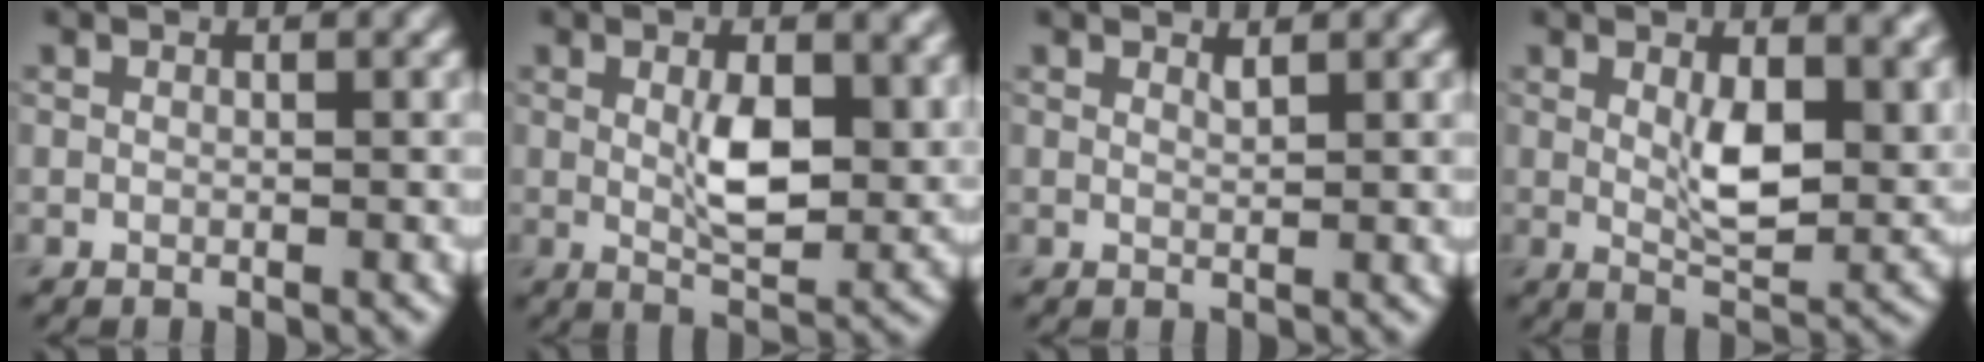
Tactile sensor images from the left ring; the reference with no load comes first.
{"total": 6.0, "force": [0.9, 2.5, 5.4], "torque": [-0.092, -0.005, 0.019]}
{"total": 0.8, "force": [0.7, 0.1, 0.4], "torque": [-0.004, -0.002, 0.013]}
{"total": 7.1, "force": [1.6, 3.0, 6.2], "torque": [-0.105, -0.010, 0.031]}